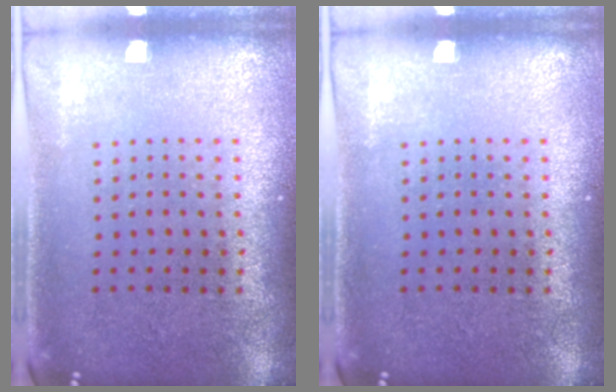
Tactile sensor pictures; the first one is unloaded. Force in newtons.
{"total": 0.0}